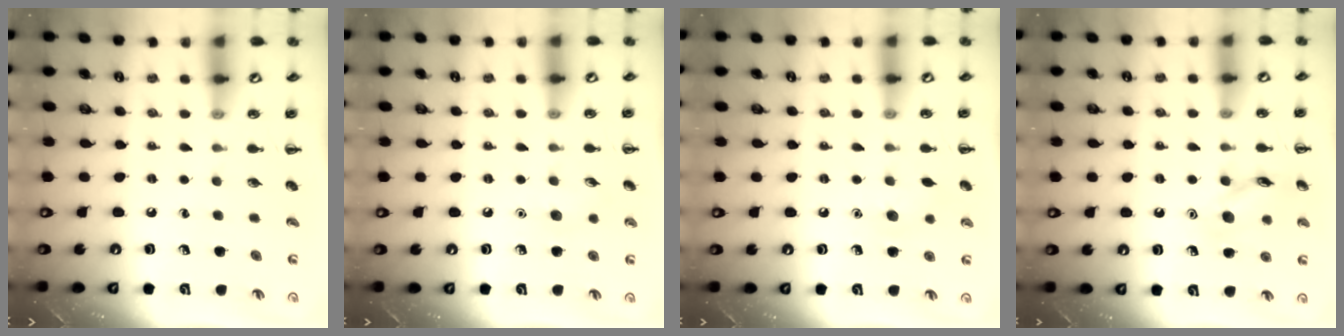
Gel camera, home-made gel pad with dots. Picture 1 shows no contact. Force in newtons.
{"total": 5.9, "press": 5.7, "slide": 1.5}
{"total": 6.7, "press": 6.5, "slide": 1.7}
{"total": 11.7, "press": 11.7, "slide": 0.6}